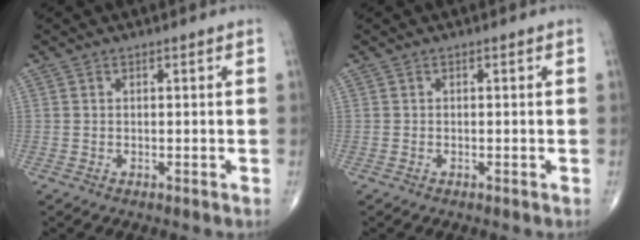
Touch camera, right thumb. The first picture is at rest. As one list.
[{"total": 0.0}]